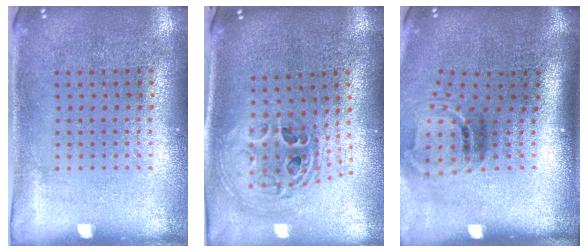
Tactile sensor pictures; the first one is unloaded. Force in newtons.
{"total": 1.3, "press": 1.2, "slide": 0.6}
{"total": 1.9, "press": 1.1, "slide": 1.5}